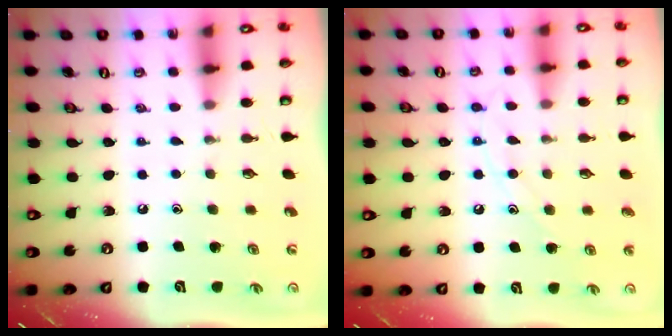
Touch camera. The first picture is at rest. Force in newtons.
{"total": 8.9, "press": 8.8, "slide": 0.8}